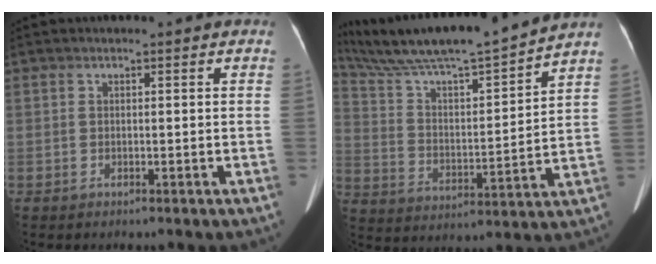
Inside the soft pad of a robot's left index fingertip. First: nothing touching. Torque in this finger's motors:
{"motor_torque": [0.46, -0.99, 0.07, 0.03]}